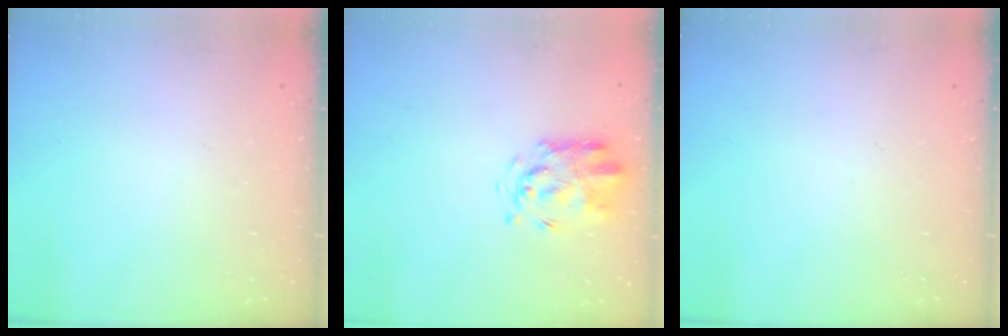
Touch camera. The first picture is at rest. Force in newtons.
{"total": 3.5, "press": 3.4, "slide": 0.9}
{"total": 0.0}